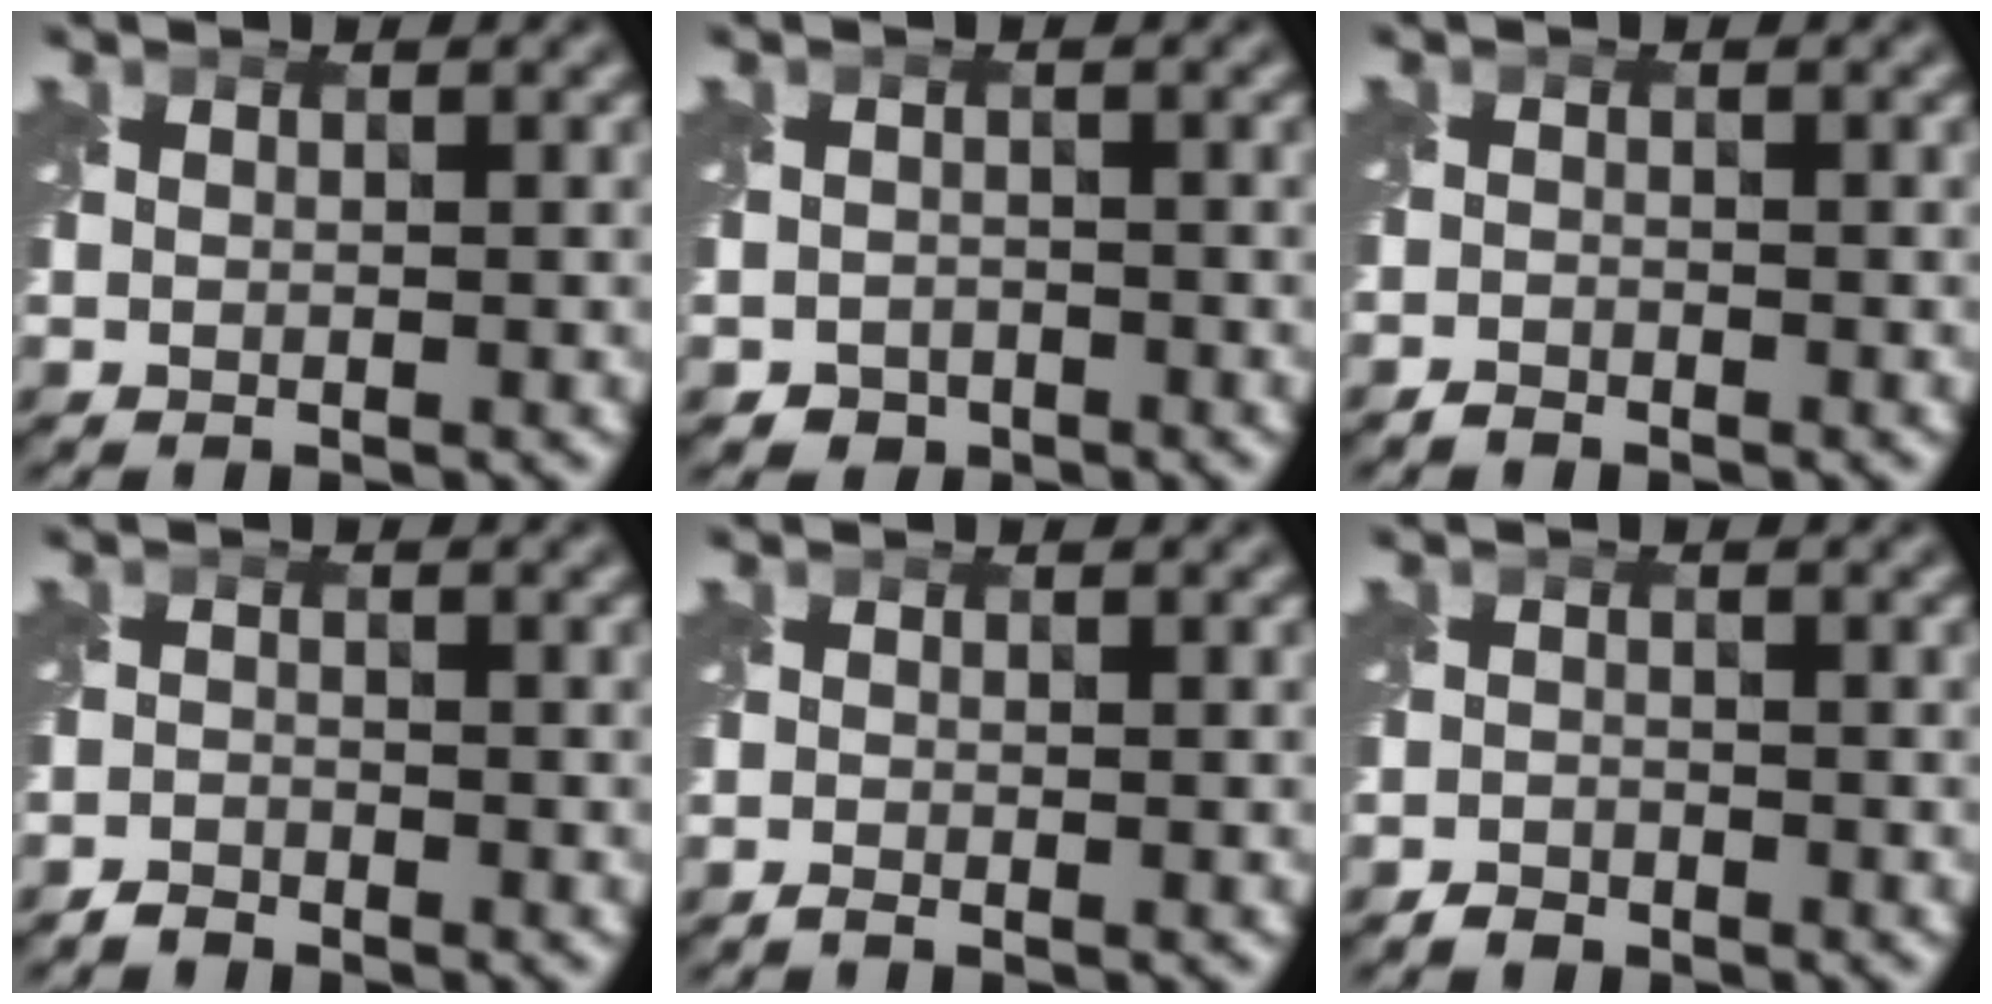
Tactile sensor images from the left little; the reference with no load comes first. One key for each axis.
{"total": 1.6, "fx": -1.2, "fy": 1.1, "fz": 0.2, "tx": 0.001, "ty": -0.005, "tz": -0.023}
{"total": 0.9, "fx": -0.9, "fy": 0.2, "fz": 0.0, "tx": 0.001, "ty": -0.003, "tz": -0.020}
{"total": 1.3, "fx": -1.2, "fy": 0.2, "fz": 0.0, "tx": 0.002, "ty": -0.001, "tz": -0.030}
{"total": 0.7, "fx": -0.7, "fy": 0.0, "fz": 0.3, "tx": -0.005, "ty": -0.007, "tz": -0.017}
{"total": 1.2, "fx": -1.1, "fy": 0.5, "fz": 0.0, "tx": 0.002, "ty": -0.001, "tz": -0.024}